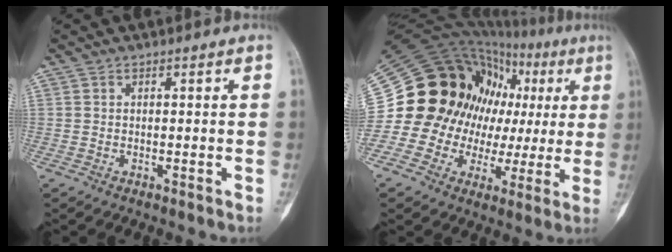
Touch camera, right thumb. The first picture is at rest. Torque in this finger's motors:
{"motor_torque": [1.57, 2.73, 0.19, -0.02, 0.09]}